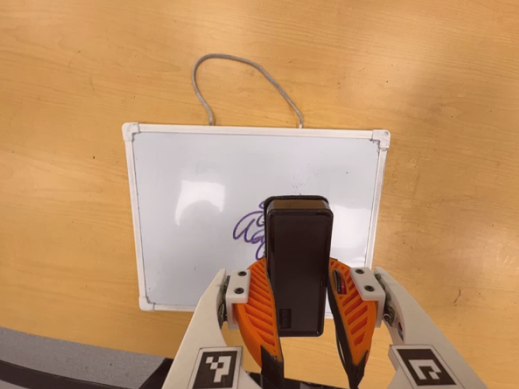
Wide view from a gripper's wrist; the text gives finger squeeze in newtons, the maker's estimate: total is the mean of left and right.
{"total": 10.0, "left": 7.4, "right": 12.5}